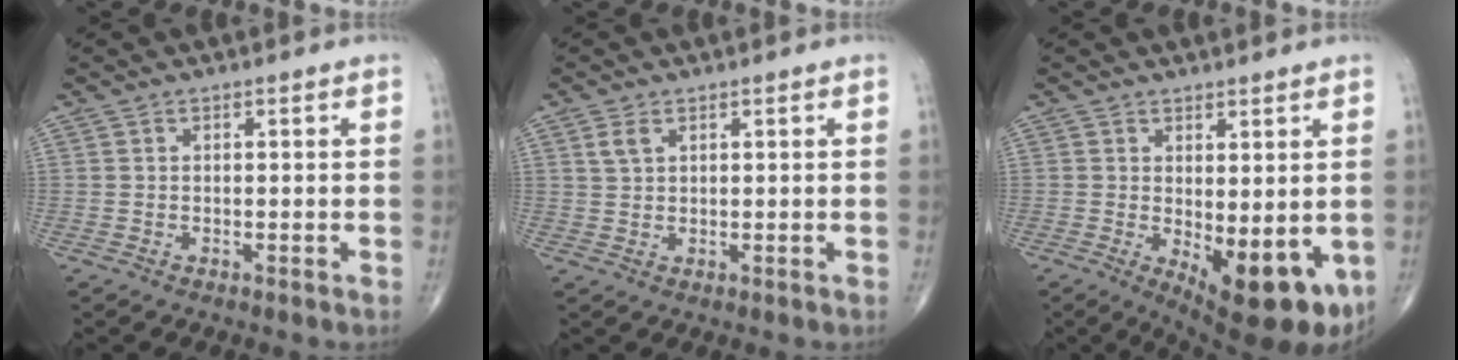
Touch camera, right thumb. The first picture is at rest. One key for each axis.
{"total": 2.3, "fx": 1.2, "fy": 1.3, "fz": 1.4, "tx": -0.028, "ty": 0.002, "tz": 0.029}
{"total": 11.8, "fx": -2.4, "fy": 4.7, "fz": 10.6, "tx": -0.129, "ty": -0.025, "tz": -0.017}